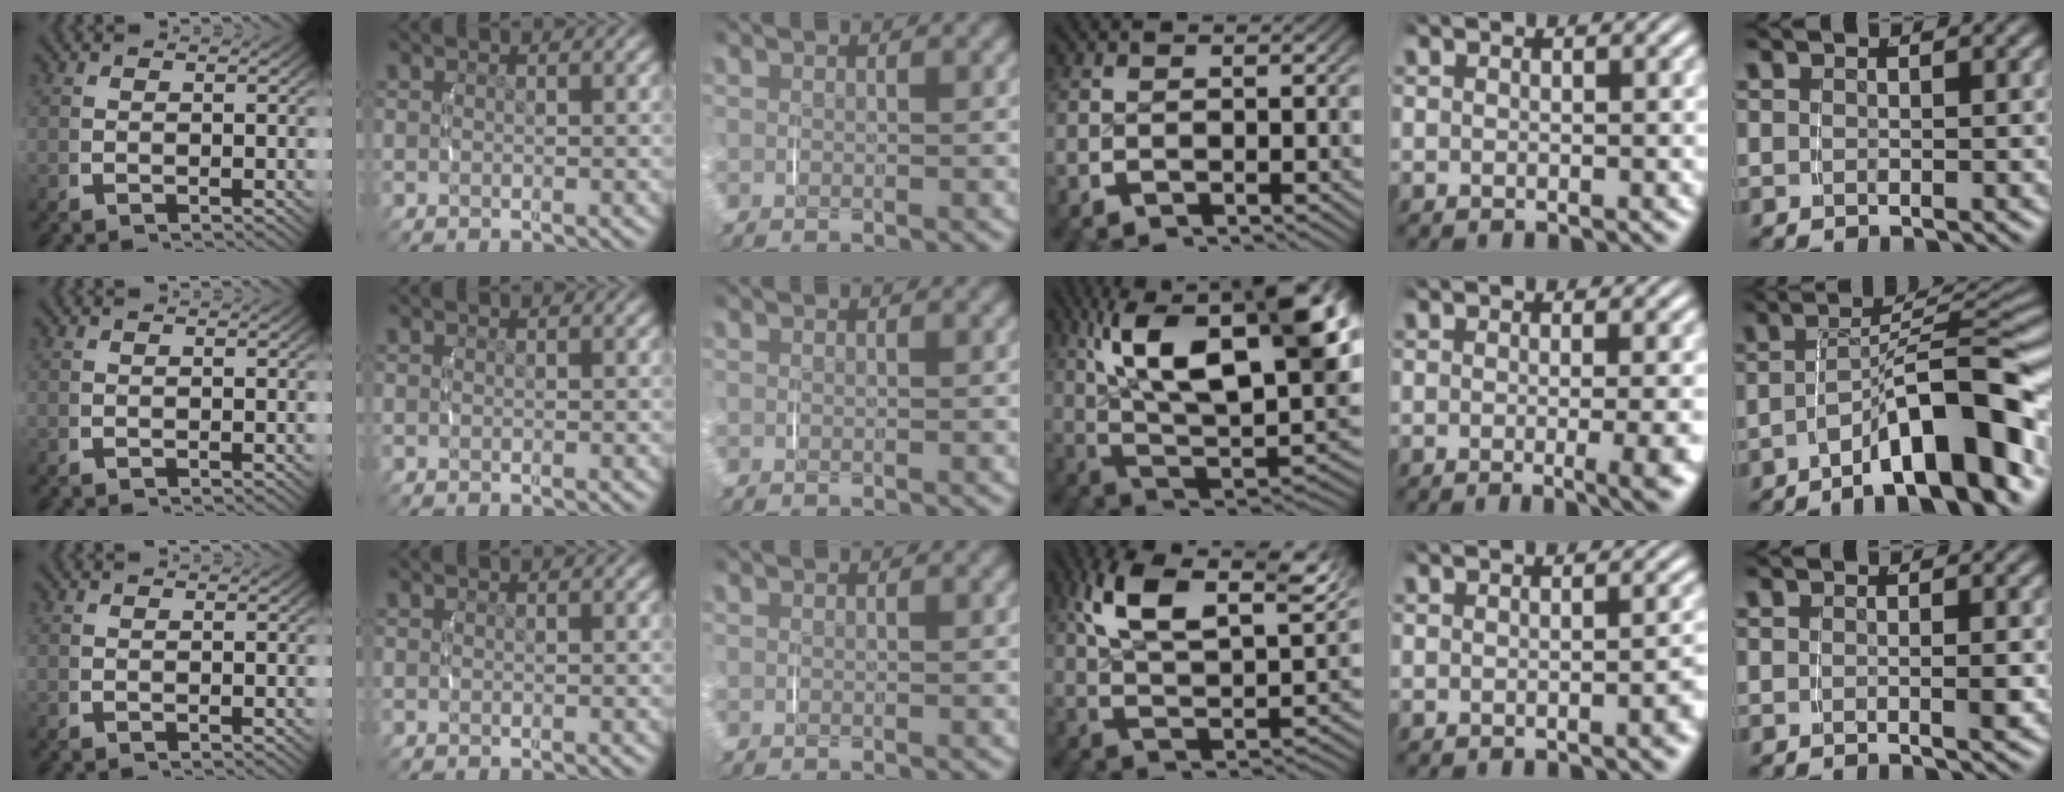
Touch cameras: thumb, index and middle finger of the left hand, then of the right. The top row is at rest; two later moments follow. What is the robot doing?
{"motion": "lift_and_place", "object": "phone"}